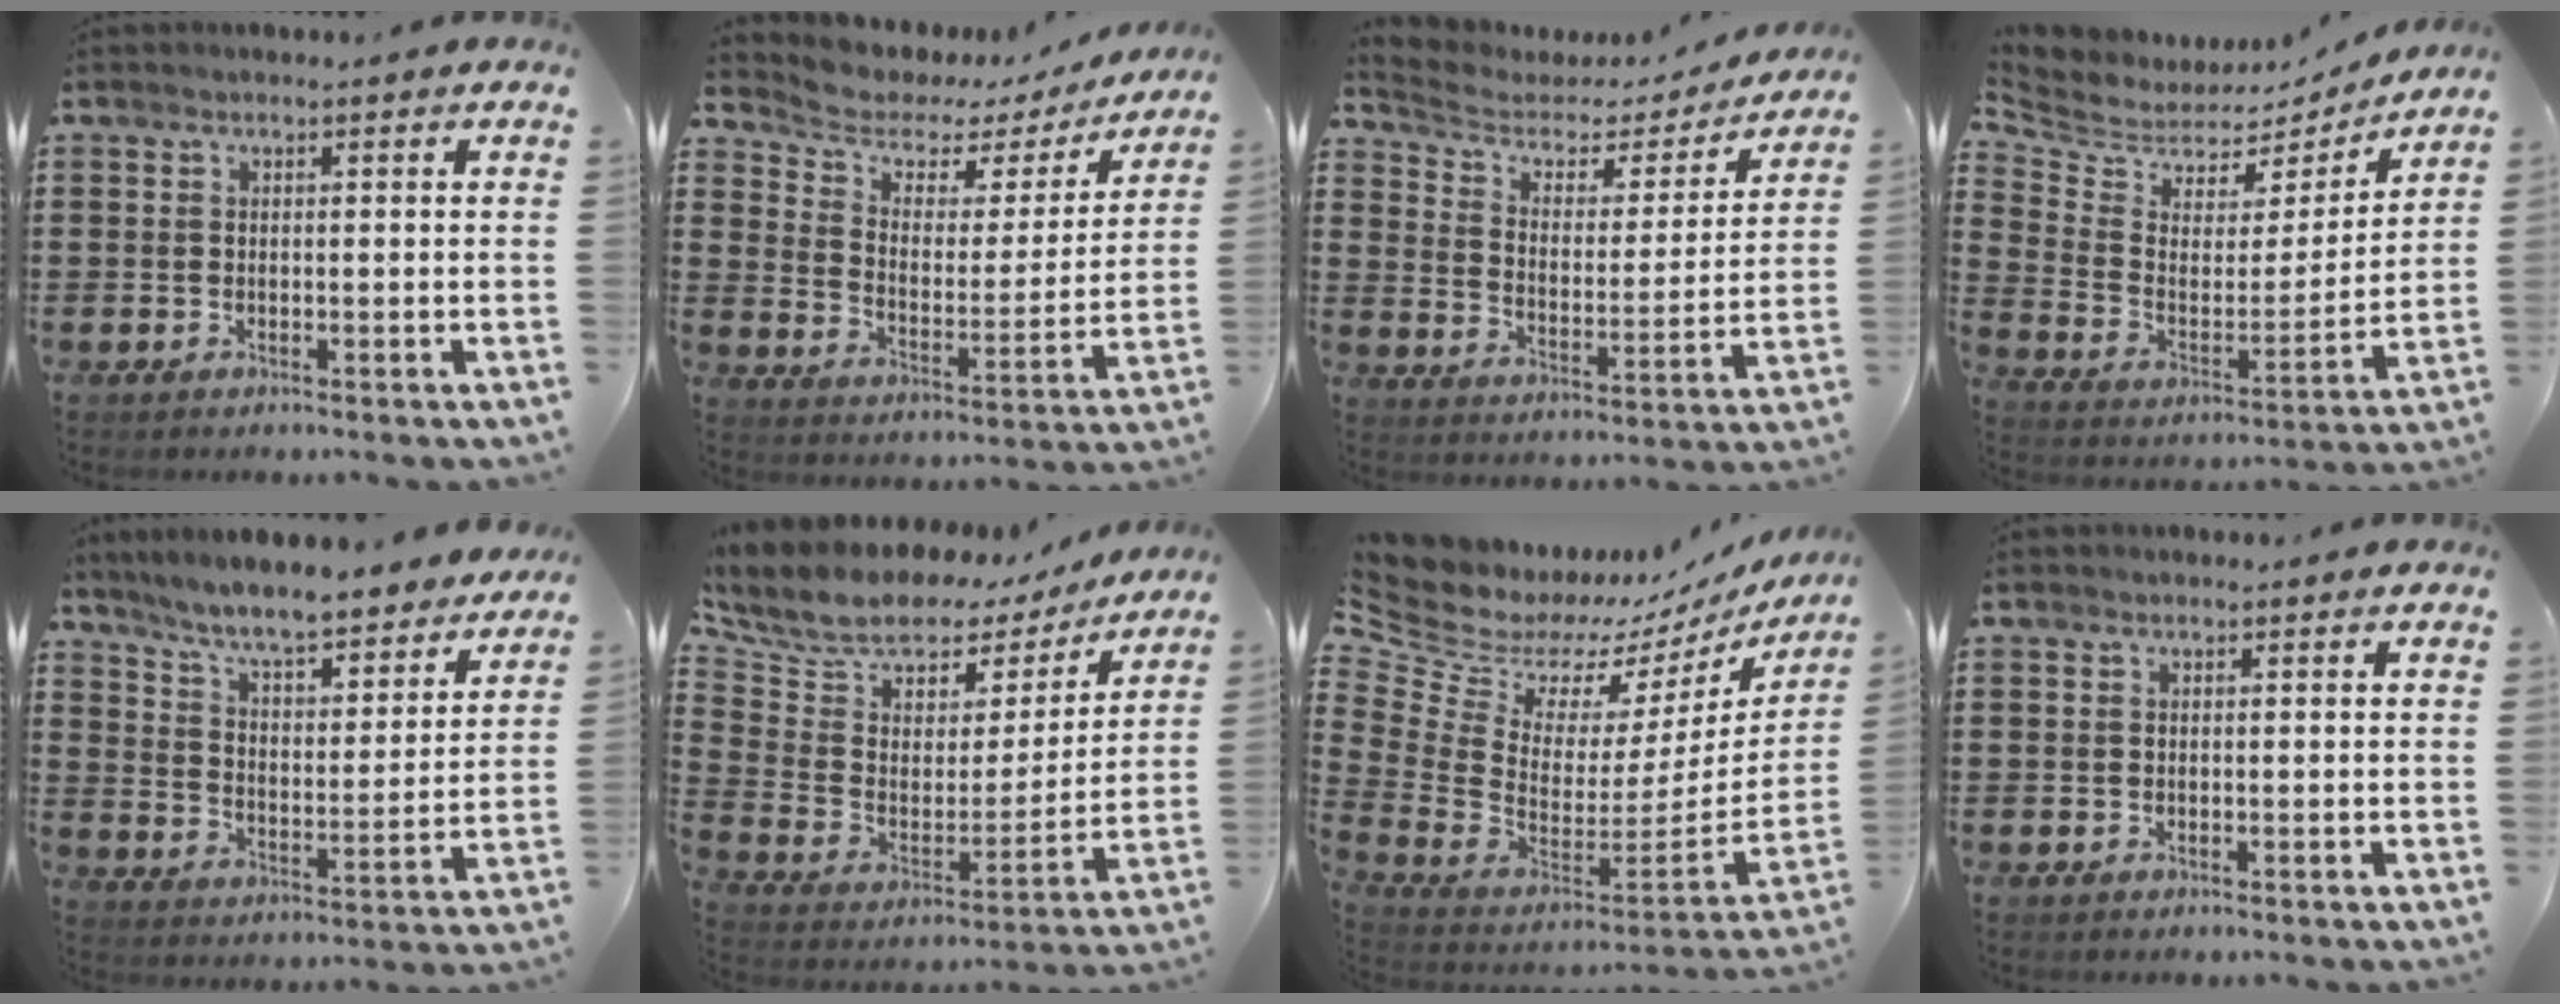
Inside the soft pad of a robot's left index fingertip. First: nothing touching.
{"total": 4.6, "force": [3.5, 2.9, 1.0], "torque": [-0.051, -0.021, 0.053]}
{"total": 3.5, "force": [2.7, 2.0, 1.1], "torque": [-0.045, -0.018, 0.036]}
{"total": 4.9, "force": [4.5, 2.0, 0.1], "torque": [-0.040, -0.040, 0.073]}
{"total": 6.8, "force": [6.3, 0.0, 2.5], "torque": [-0.075, -0.045, 0.106]}
{"total": 8.2, "force": [6.4, 4.6, 2.3], "torque": [-0.082, -0.041, 0.108]}
{"total": 7.4, "force": [5.9, 4.2, 1.5], "torque": [-0.101, -0.072, 0.096]}
{"total": 0.0}